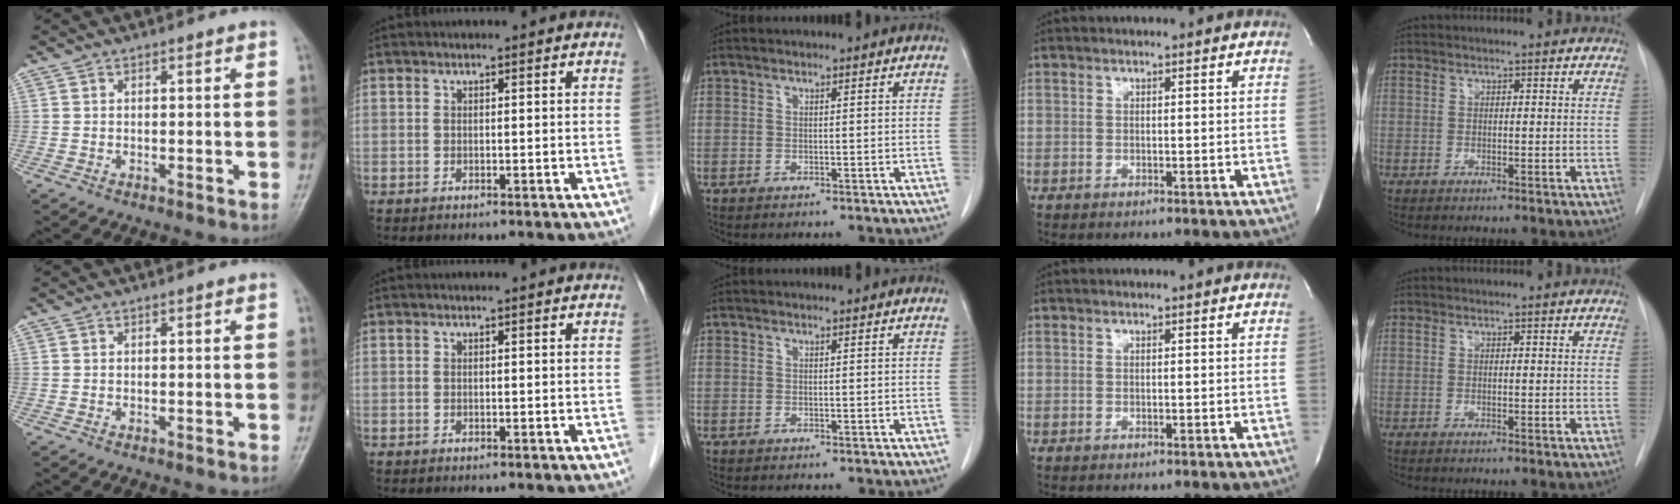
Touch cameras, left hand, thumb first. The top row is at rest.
{}